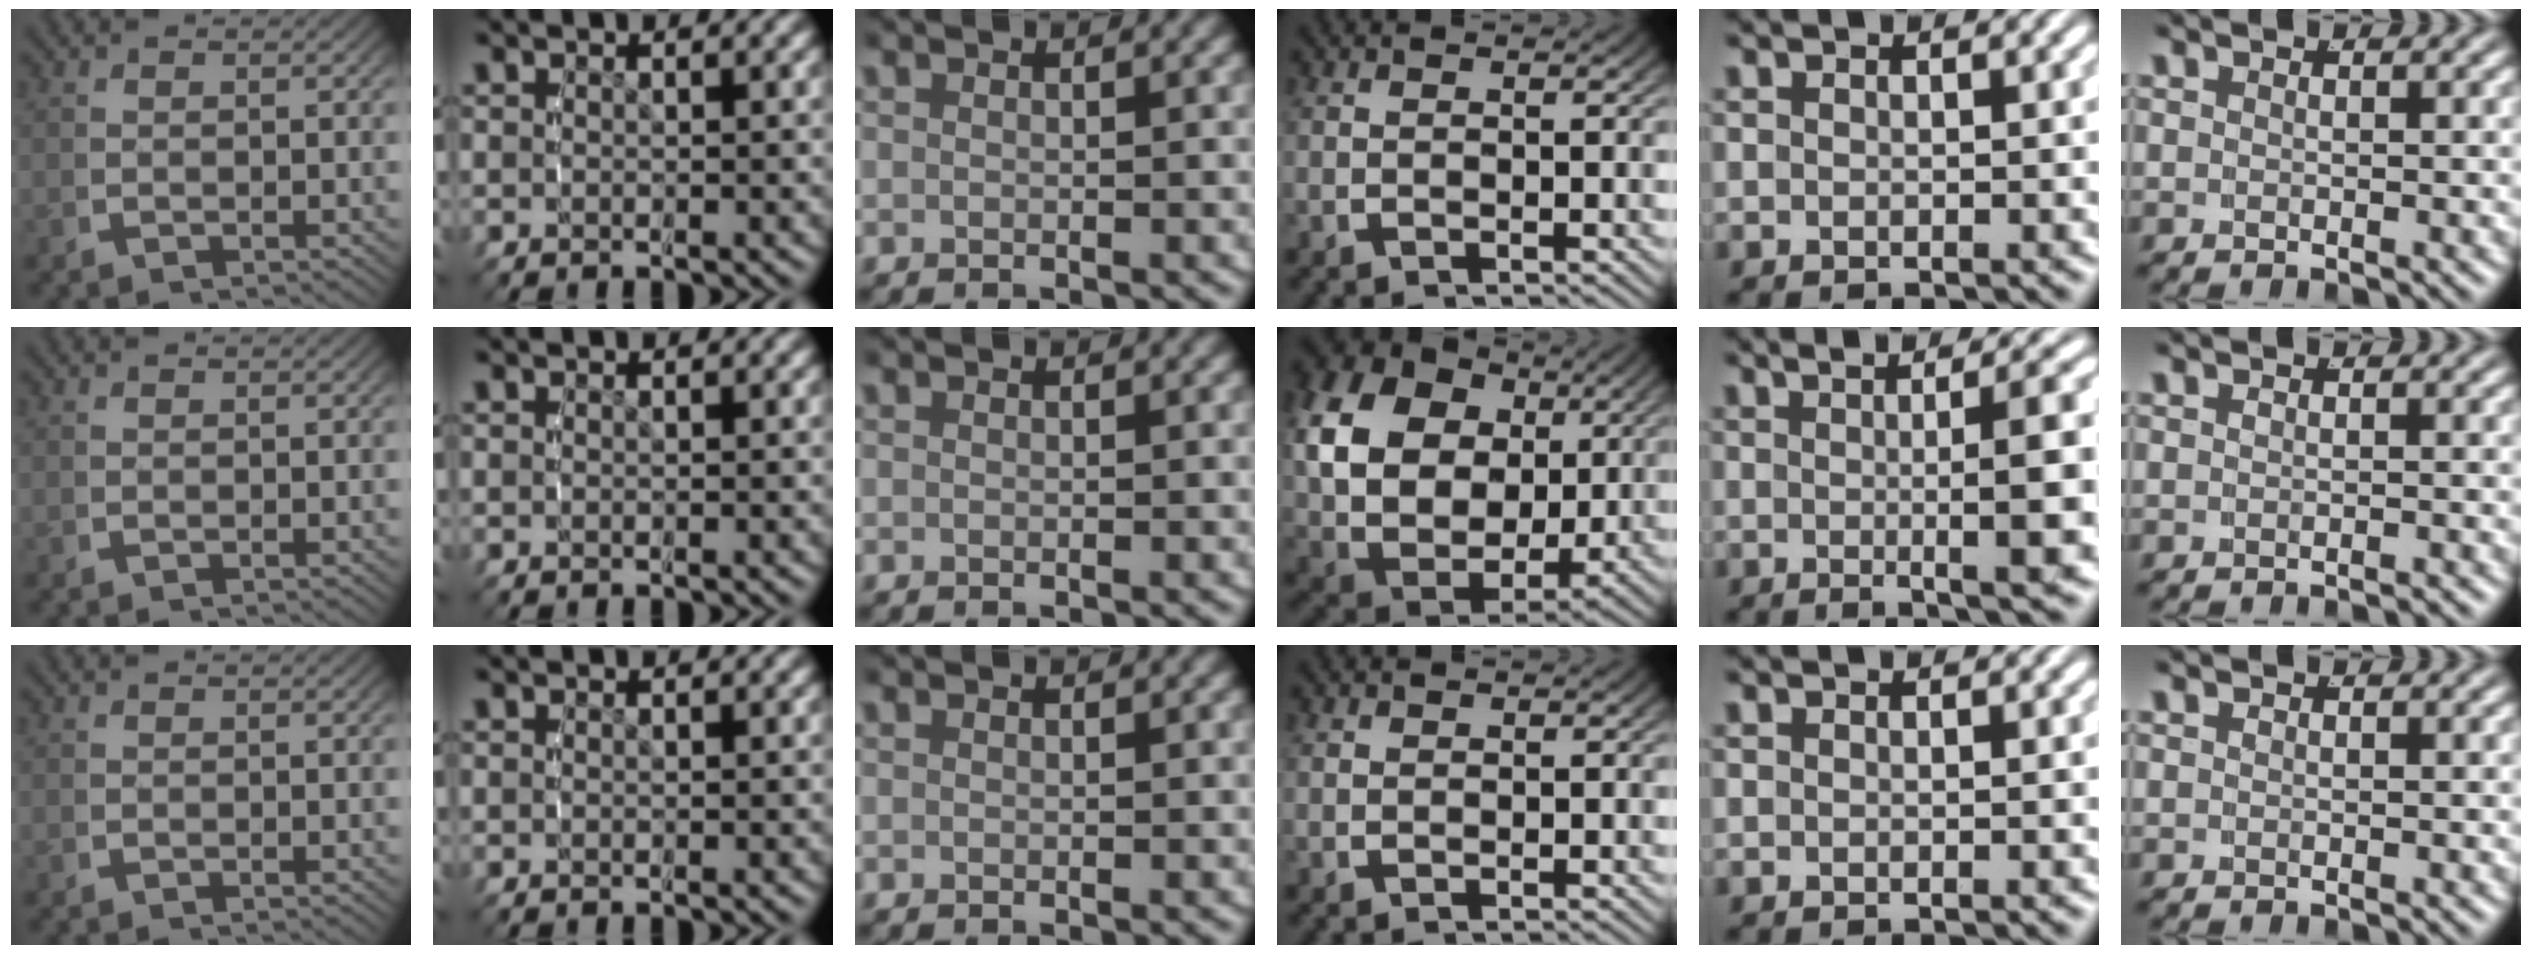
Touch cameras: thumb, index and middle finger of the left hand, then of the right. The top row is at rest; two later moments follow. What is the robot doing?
{"motion": "lift_and_place", "object": "cloth"}